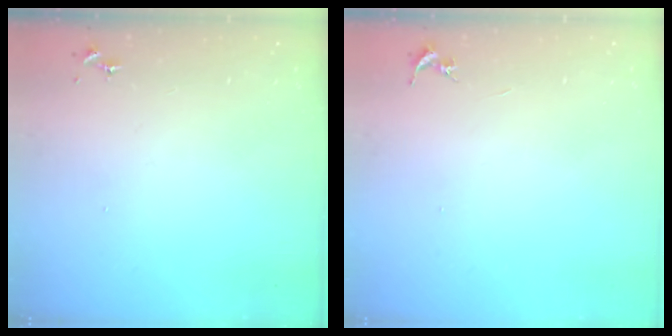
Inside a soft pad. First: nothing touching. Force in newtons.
{"total": 0.0}